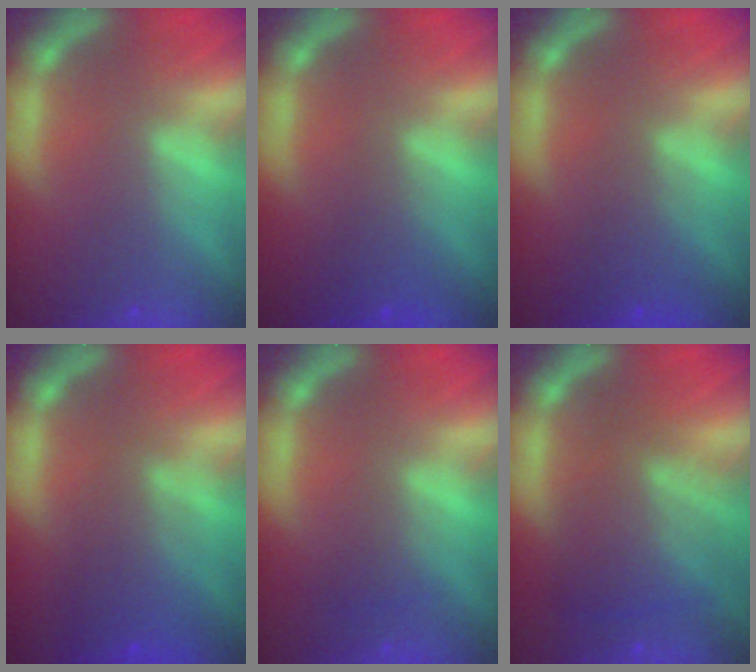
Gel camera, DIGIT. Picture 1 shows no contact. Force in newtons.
{"total": 2.0}
{"total": 2.5}
{"total": 4.1}
{"total": 1.5}
{"total": 6.1}